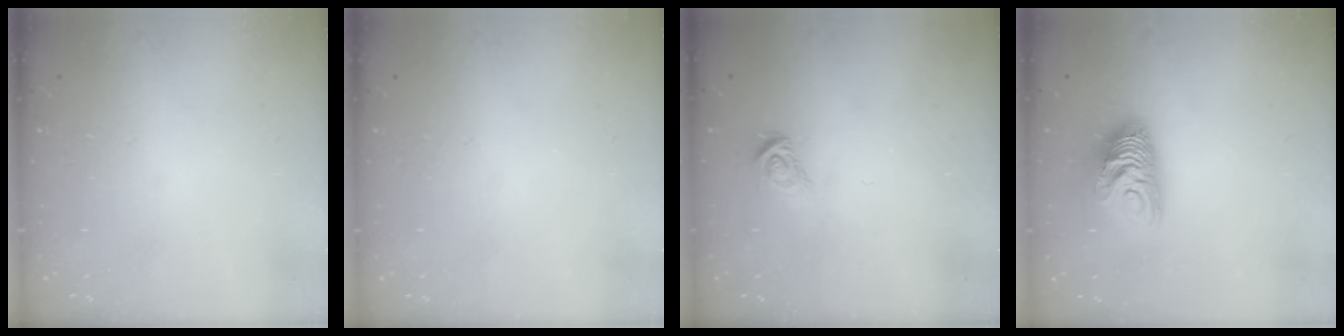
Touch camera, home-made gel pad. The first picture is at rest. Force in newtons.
{"total": 0.0}
{"total": 5.5, "press": 5.5, "slide": 0.4}
{"total": 9.9, "press": 9.9, "slide": 0.2}